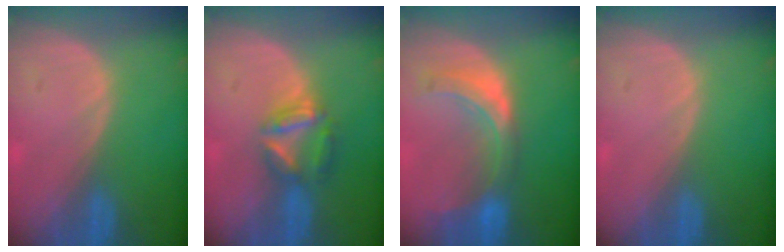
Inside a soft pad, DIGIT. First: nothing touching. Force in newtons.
{"total": 6.1, "press": 5.5, "slide": 2.5}
{"total": 7.8, "press": 6.9, "slide": 3.5}
{"total": 0.0}